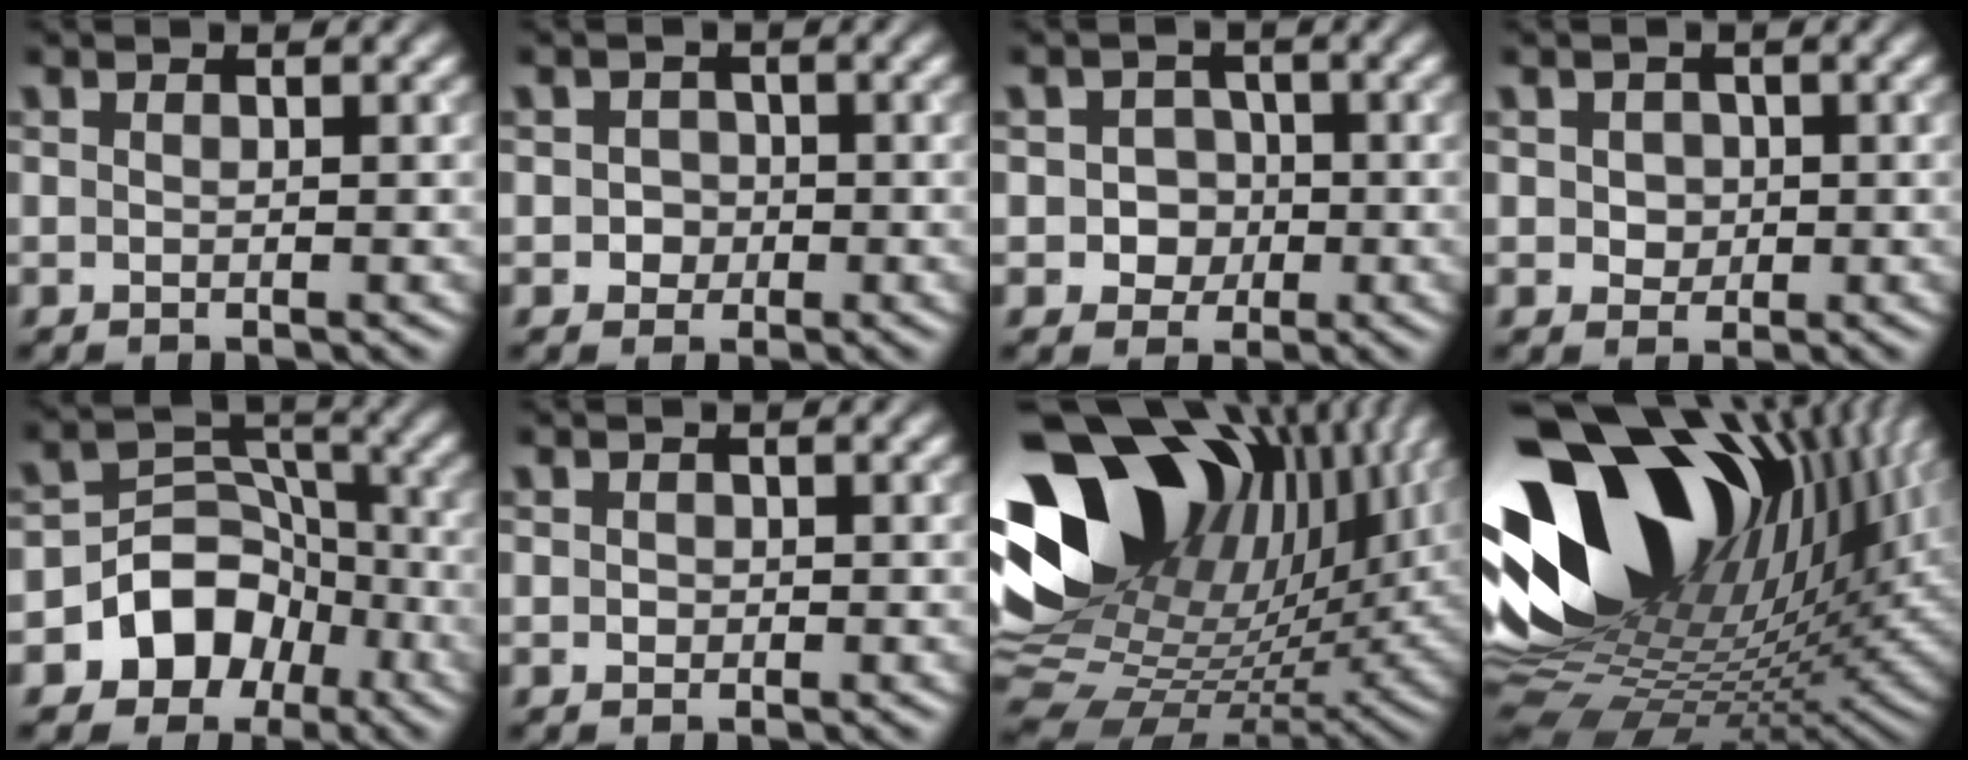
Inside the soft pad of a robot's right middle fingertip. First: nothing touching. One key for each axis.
{"total": 1.6, "fx": -0.3, "fy": 1.5, "fz": 0.4, "tx": 0.014, "ty": -0.001, "tz": -0.007}
{"total": 3.2, "fx": -0.7, "fy": 3.0, "fz": 1.1, "tx": 0.009, "ty": 0.003, "tz": -0.025}
{"total": 1.7, "fx": 0.3, "fy": 1.6, "fz": 0.8, "tx": -0.008, "ty": 0.005, "tz": 0.004}
{"total": 7.0, "fx": -3.6, "fy": 5.5, "fz": 2.5, "tx": -0.015, "ty": 0.012, "tz": -0.068}
{"total": 0.7, "fx": 0.0, "fy": 0.6, "fz": 0.2, "tx": 0.001, "ty": -0.002, "tz": -0.002}
{"total": 20.2, "fx": 6.9, "fy": 13.4, "fz": 13.4, "tx": -0.251, "ty": 0.003, "tz": 0.158}
{"total": 19.3, "fx": 7.0, "fy": 11.3, "fz": 14.0, "tx": -0.257, "ty": 0.025, "tz": 0.125}